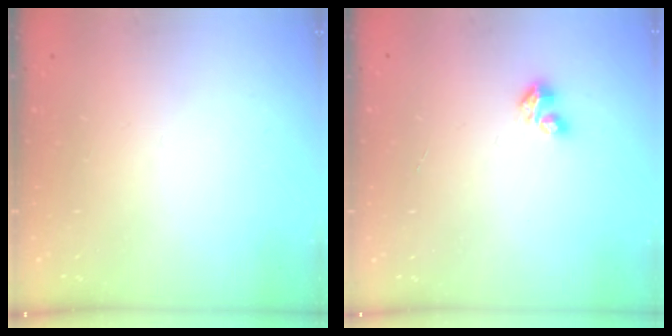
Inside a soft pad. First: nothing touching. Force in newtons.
{"total": 2.7, "press": 2.7, "slide": 0.3}